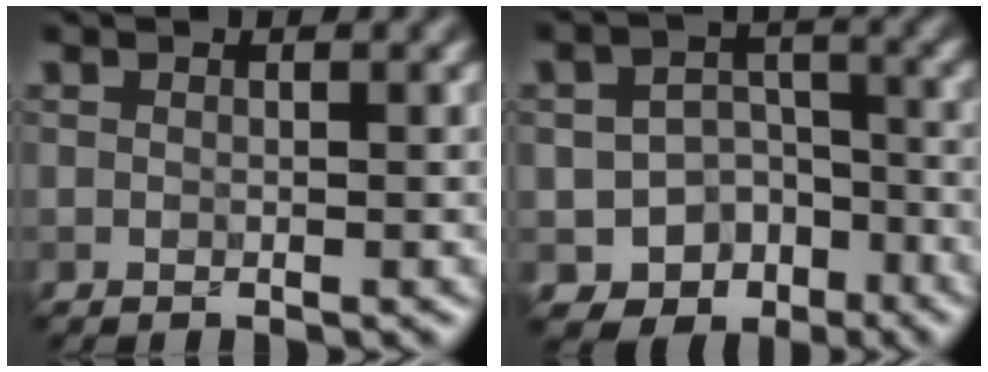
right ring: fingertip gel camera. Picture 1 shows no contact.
{"total": 6.4, "force": [-3.8, 4.8, 2.0], "torque": [-0.006, 0.003, -0.059]}